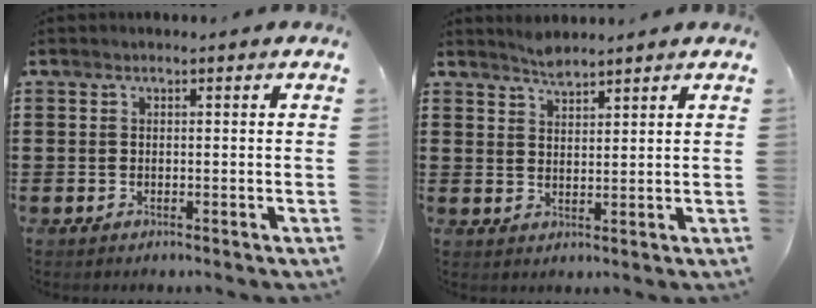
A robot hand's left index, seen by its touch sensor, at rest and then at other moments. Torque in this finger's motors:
{"motor_torque": [-0.28, 0.52, -0.01, -0.01]}